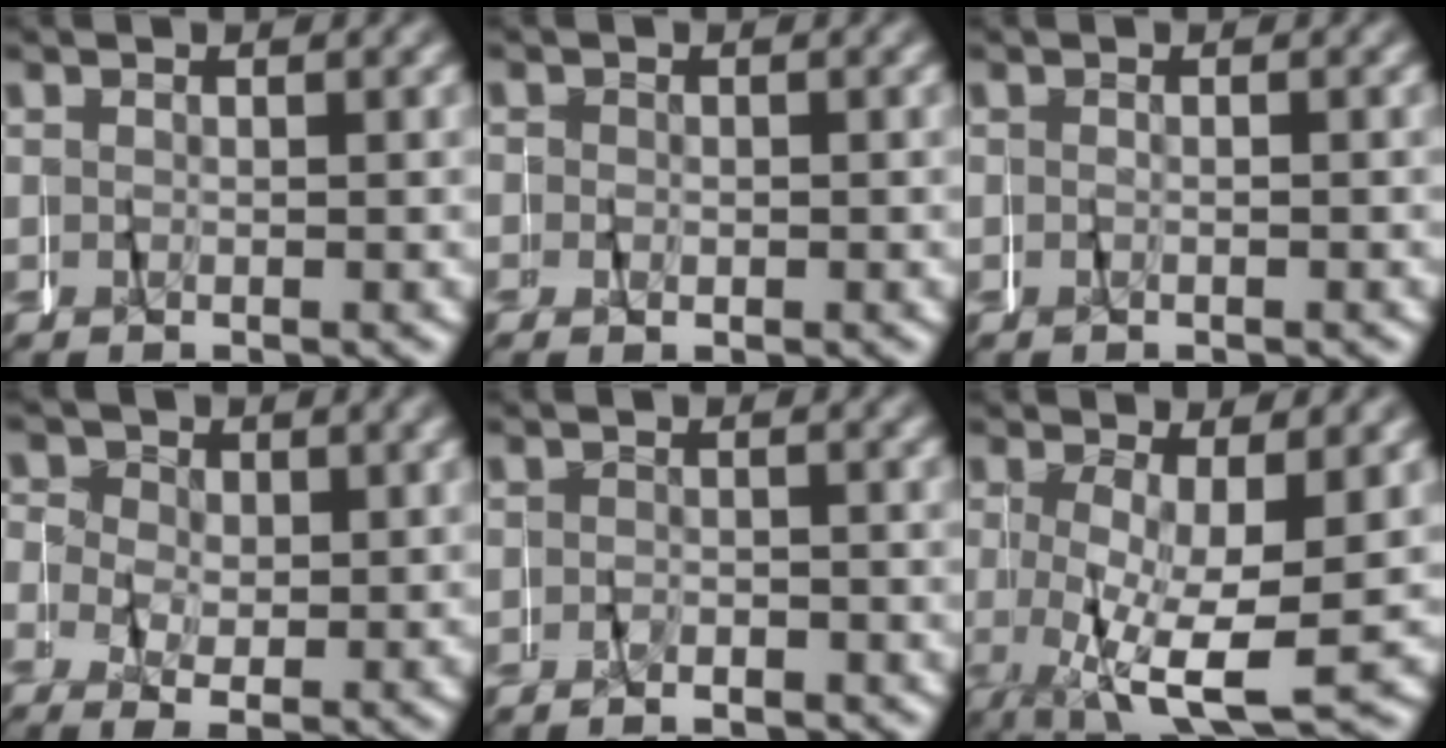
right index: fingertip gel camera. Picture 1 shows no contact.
{"total": 0.8, "force": [-0.1, 0.6, 0.5], "torque": [-0.006, 0.001, -0.003]}
{"total": 0.7, "force": [-0.7, -0.1, 0.1], "torque": [-0.011, 0.000, -0.013]}
{"total": 4.7, "force": [0.6, 3.4, 3.2], "torque": [-0.042, 0.002, 0.004]}
{"total": 1.3, "force": [-1.0, 0.7, 0.5], "torque": [-0.016, -0.002, -0.021]}
{"total": 8.0, "force": [-1.2, 2.7, 7.4], "torque": [-0.134, -0.029, -0.002]}